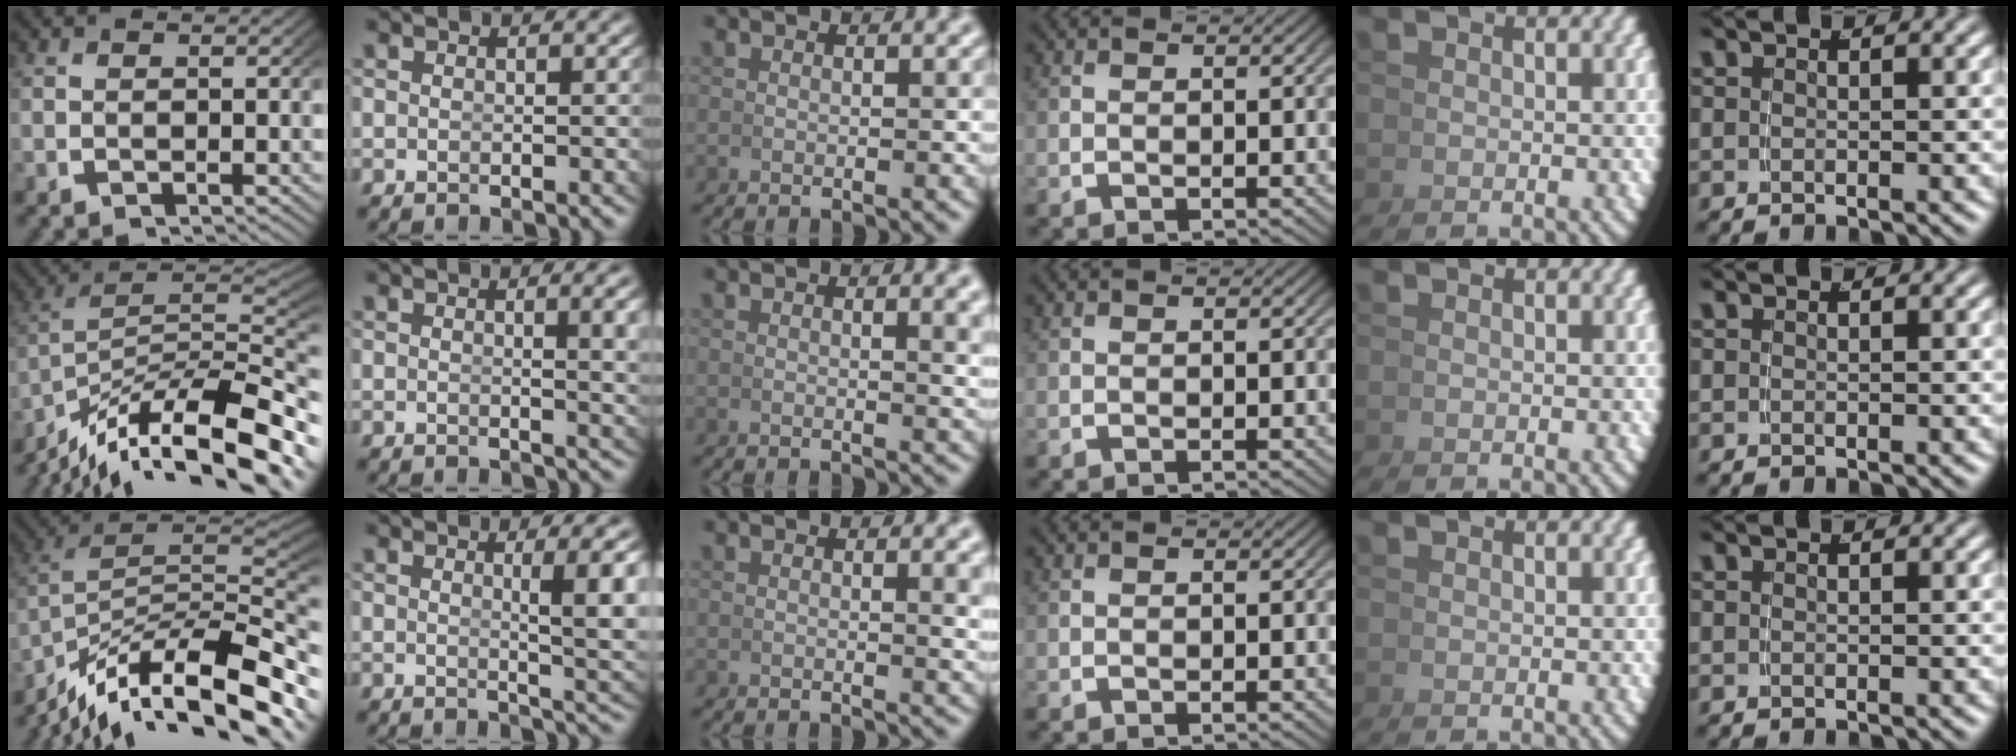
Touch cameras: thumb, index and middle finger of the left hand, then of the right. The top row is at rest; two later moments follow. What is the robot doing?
{"motion": "lift_and_place", "object": "cup"}